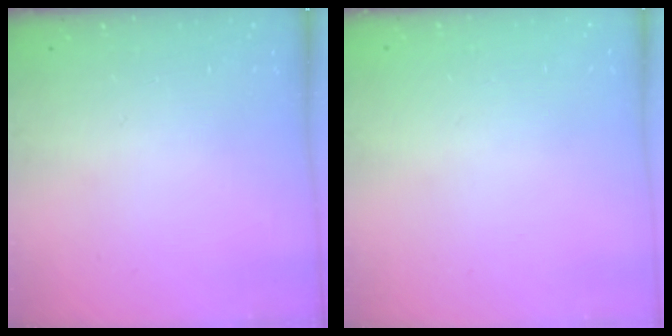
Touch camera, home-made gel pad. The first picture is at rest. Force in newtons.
{"total": 0.0}